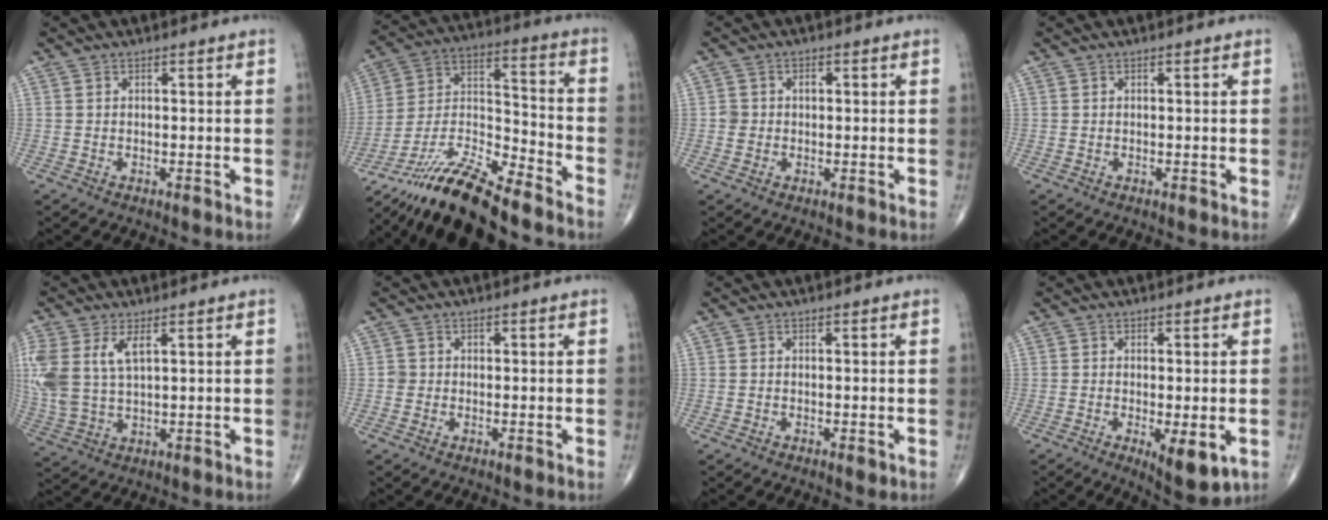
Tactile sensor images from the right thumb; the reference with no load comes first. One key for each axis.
{"total": 18.1, "fx": -15.2, "fy": 3.7, "fz": 9.2, "tx": -0.171, "ty": 0.076, "tz": -0.280}
{"total": 2.3, "fx": 0.1, "fy": 2.1, "fz": 1.1, "tx": -0.006, "ty": 0.006, "tz": 0.003}
{"total": 0.0}
{"total": 11.5, "fx": 3.7, "fy": 5.8, "fz": 9.2, "tx": -0.228, "ty": -0.001, "tz": 0.087}
{"total": 1.4, "fx": -0.1, "fy": 1.3, "fz": 0.1, "tx": 0.007, "ty": 0.005, "tz": -0.004}
{"total": 1.0, "fx": -0.4, "fy": 0.5, "fz": 0.8, "tx": -0.011, "ty": -0.003, "tz": -0.005}
{"total": 7.7, "fx": -2.4, "fy": 2.7, "fz": 6.8, "tx": -0.095, "ty": -0.018, "tz": -0.029}